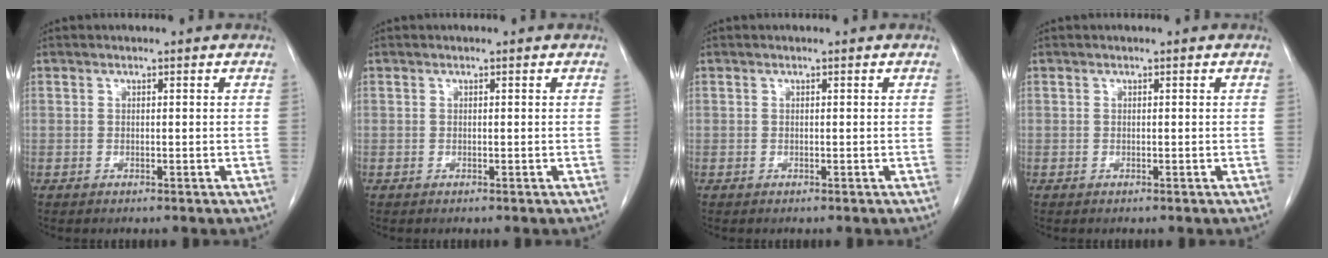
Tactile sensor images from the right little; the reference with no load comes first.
{"total": 0.0}
{"total": 0.0}
{"total": 0.0}